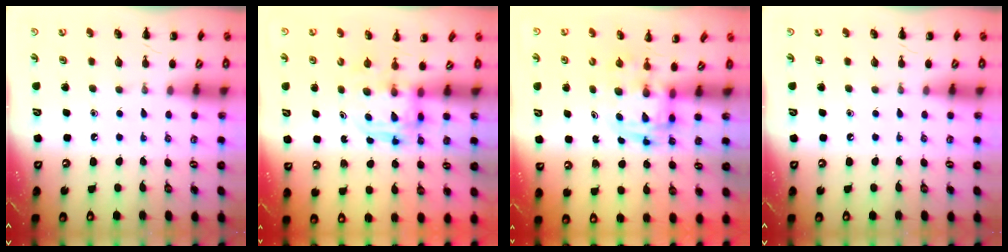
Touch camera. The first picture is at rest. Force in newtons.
{"total": 3.6, "press": 3.6, "slide": 0.2}
{"total": 2.9, "press": 2.9, "slide": 0.5}
{"total": 0.0}